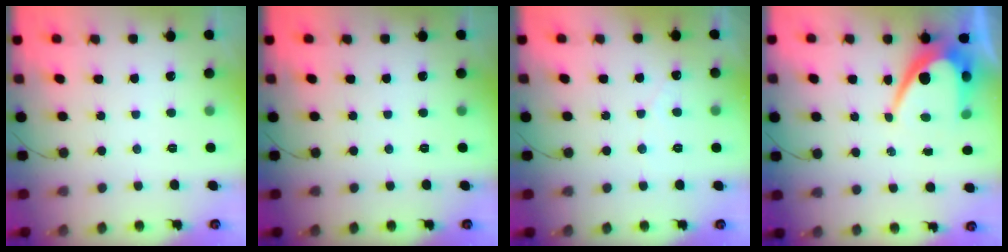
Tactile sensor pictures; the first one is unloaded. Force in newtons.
{"total": 0.0}
{"total": 1.7, "press": 1.7, "slide": 0.0}
{"total": 10.1, "press": 10.1, "slide": 0.6}